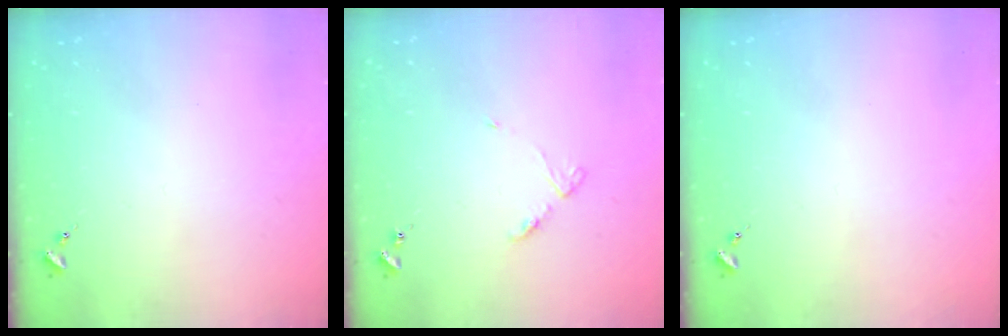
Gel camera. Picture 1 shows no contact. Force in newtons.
{"total": 4.4, "press": 4.3, "slide": 0.5}
{"total": 0.0}